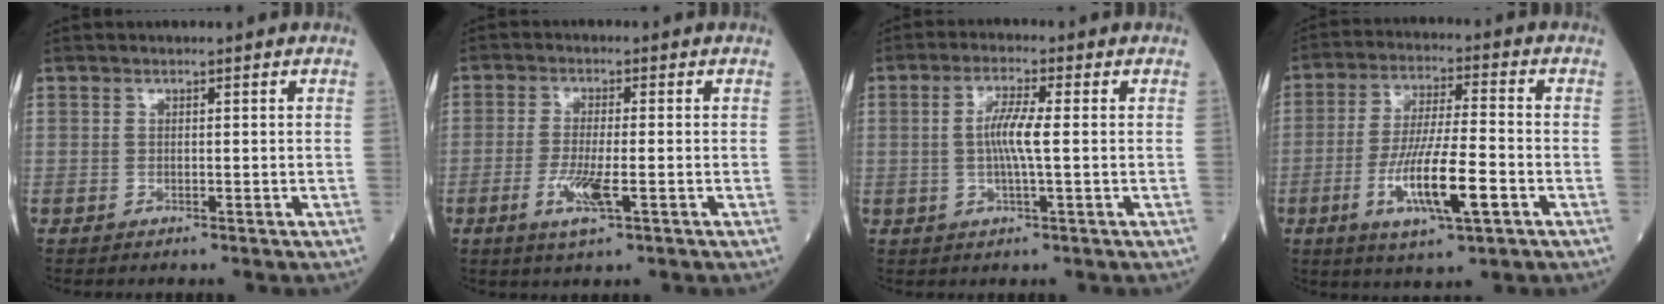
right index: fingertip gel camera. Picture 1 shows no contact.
{"total": 5.2, "force": [-1.9, 0.6, 4.8], "torque": [-0.107, -0.011, -0.033]}
{"total": 5.1, "force": [0.1, 0.2, 5.1], "torque": [-0.105, 0.002, -0.001]}
{"total": 11.7, "force": [-4.0, 1.5, 10.9], "torque": [-0.207, -0.012, -0.071]}